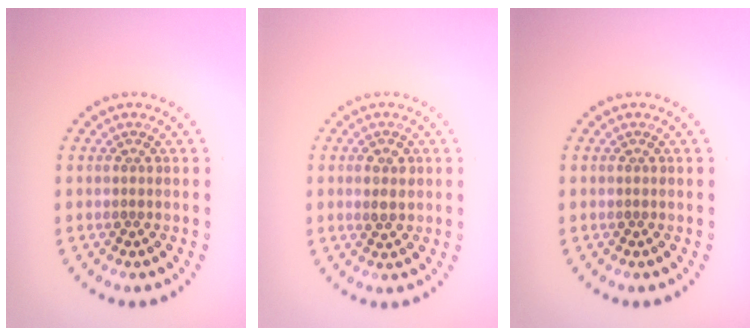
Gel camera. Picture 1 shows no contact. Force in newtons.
{"total": 1.8, "press": 1.8, "slide": 0.1}
{"total": 0.0}